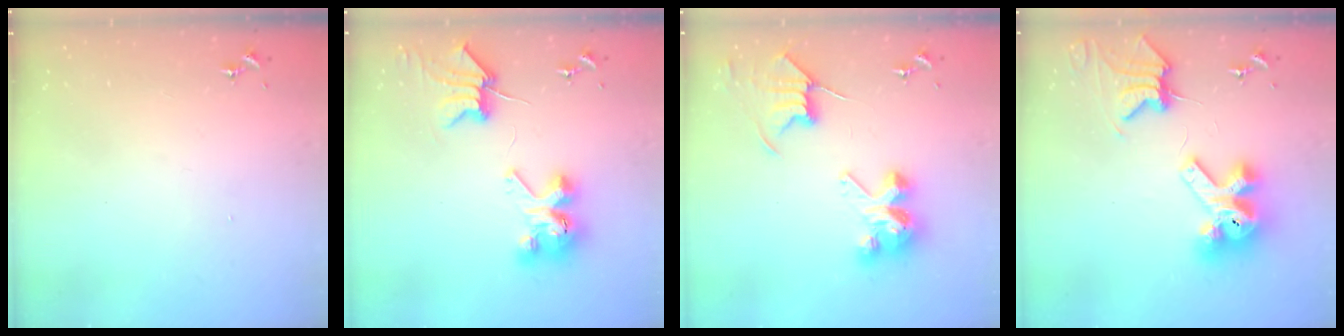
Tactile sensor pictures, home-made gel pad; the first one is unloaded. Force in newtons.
{"total": 9.0, "press": 8.9, "slide": 1.3}
{"total": 9.4, "press": 9.4, "slide": 0.8}
{"total": 12.8, "press": 12.6, "slide": 1.9}